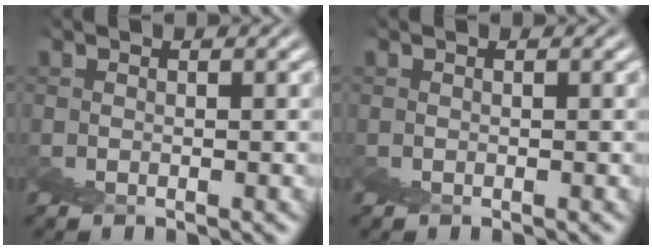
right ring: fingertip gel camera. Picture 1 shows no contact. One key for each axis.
{"total": 0.0}